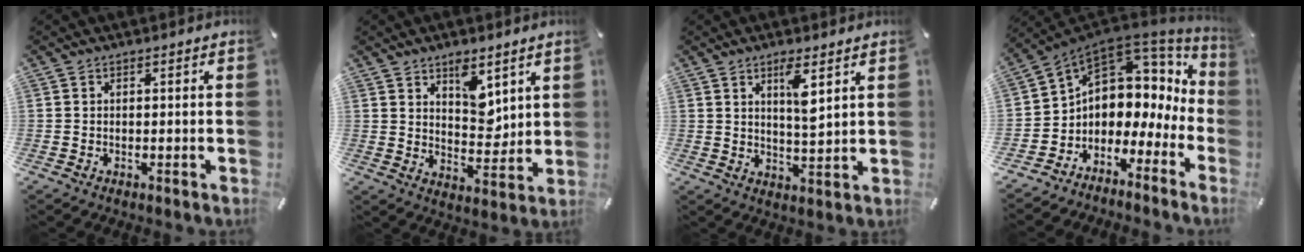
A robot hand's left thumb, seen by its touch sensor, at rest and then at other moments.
{"total": 7.9, "force": [4.5, 5.0, 4.1], "torque": [-0.042, -0.030, 0.076]}
{"total": 6.3, "force": [3.5, 1.4, 5.1], "torque": [-0.087, -0.017, 0.055]}
{"total": 7.0, "force": [2.4, 6.2, 2.1], "torque": [-0.052, -0.049, 0.043]}